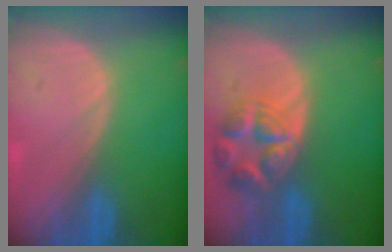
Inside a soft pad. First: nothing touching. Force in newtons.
{"total": 7.8, "press": 7.0, "slide": 3.5}